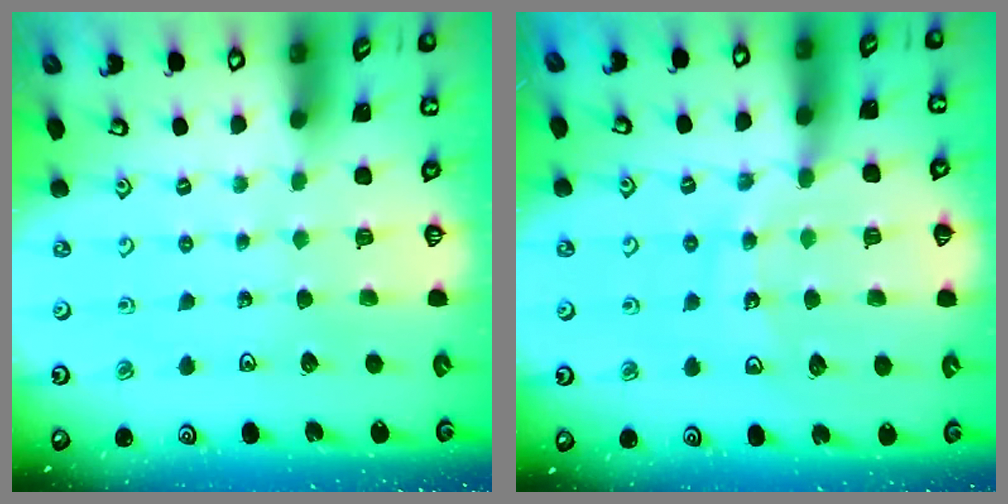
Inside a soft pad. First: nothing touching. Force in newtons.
{"total": 15.3, "press": 14.7, "slide": 4.1}